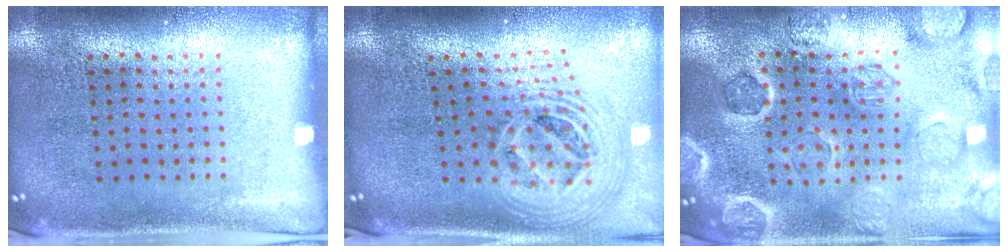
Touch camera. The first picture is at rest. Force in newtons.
{"total": 2.5, "press": 1.8, "slide": 1.7}
{"total": 2.7, "press": 2.7, "slide": 0.1}